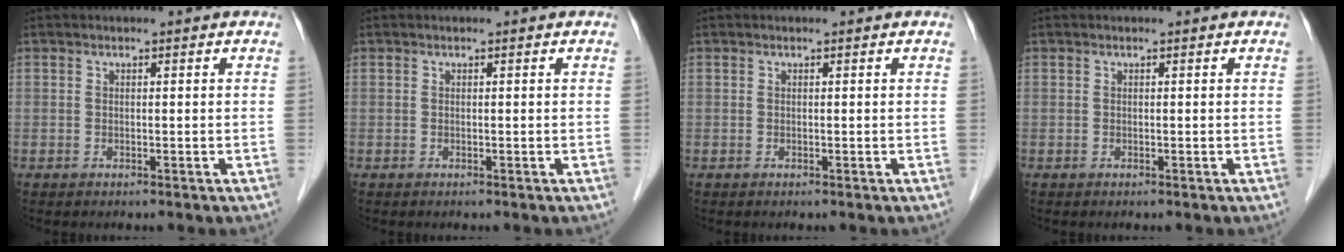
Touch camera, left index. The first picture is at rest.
{"total": 0.0}
{"total": 0.0}
{"total": 0.0}